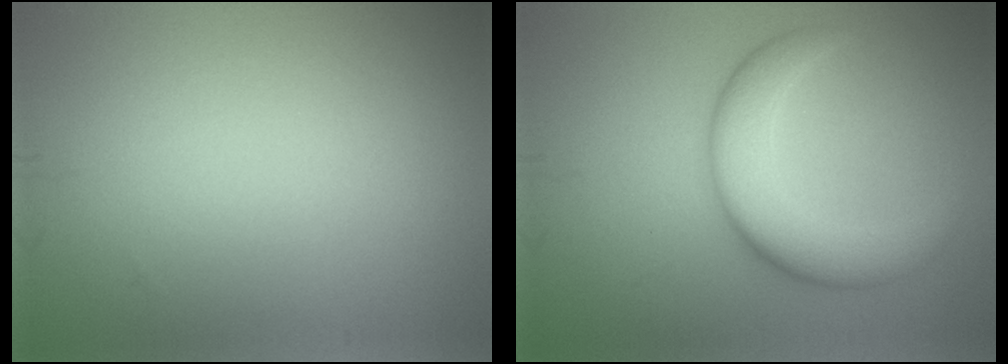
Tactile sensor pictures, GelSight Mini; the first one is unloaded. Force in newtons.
{"total": 5.7, "press": 5.7, "slide": 0.0}